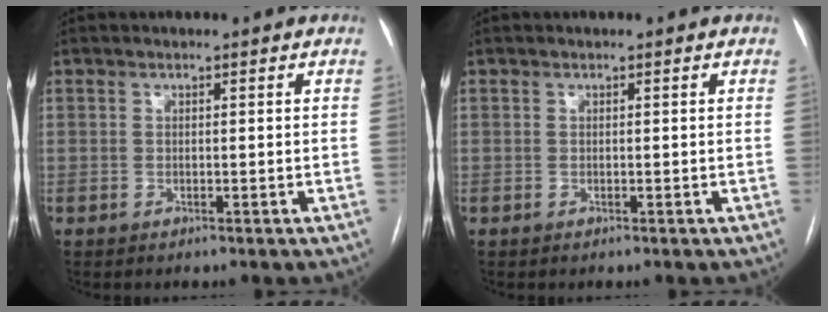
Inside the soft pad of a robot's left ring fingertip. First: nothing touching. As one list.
[{"total": 0.0}]